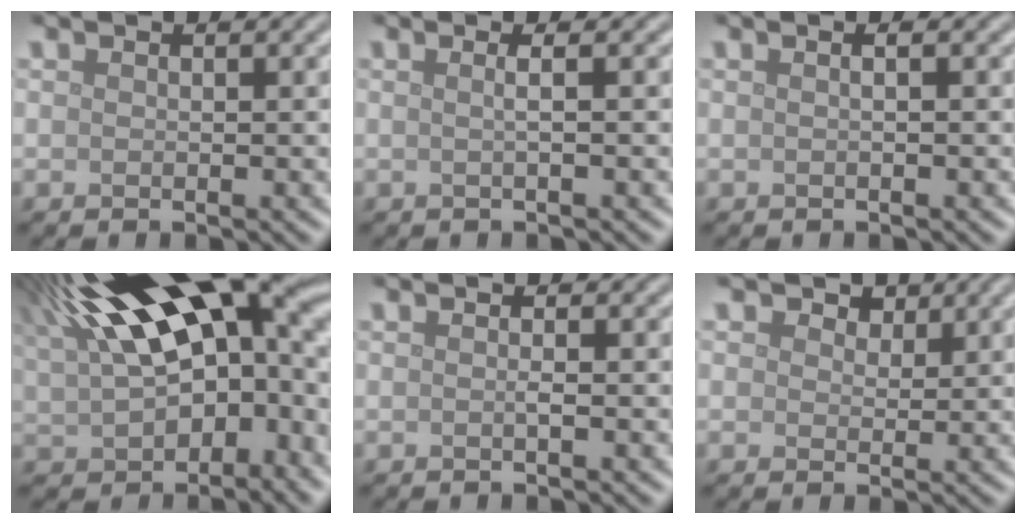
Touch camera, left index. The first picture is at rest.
{"total": 1.9, "force": [0.3, 0.7, 1.7], "torque": [-0.014, -0.001, -0.015]}
{"total": 1.1, "force": [0.2, 0.4, 1.0], "torque": [-0.009, -0.002, -0.006]}
{"total": 20.0, "force": [6.2, 10.3, 16.0], "torque": [-0.252, 0.022, 0.125]}
{"total": 0.8, "force": [-0.1, 0.1, 0.8], "torque": [-0.013, -0.001, -0.005]}
{"total": 3.2, "force": [2.1, 2.1, 1.4], "torque": [-0.028, -0.003, 0.020]}